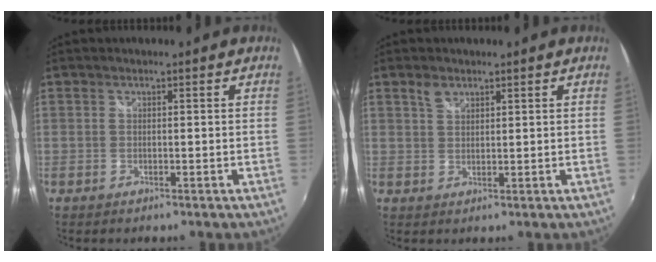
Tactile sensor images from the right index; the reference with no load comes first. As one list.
[{"total": 2.3, "force": [1.6, 1.3, 1.1], "torque": [-0.018, 0.003, 0.030]}]